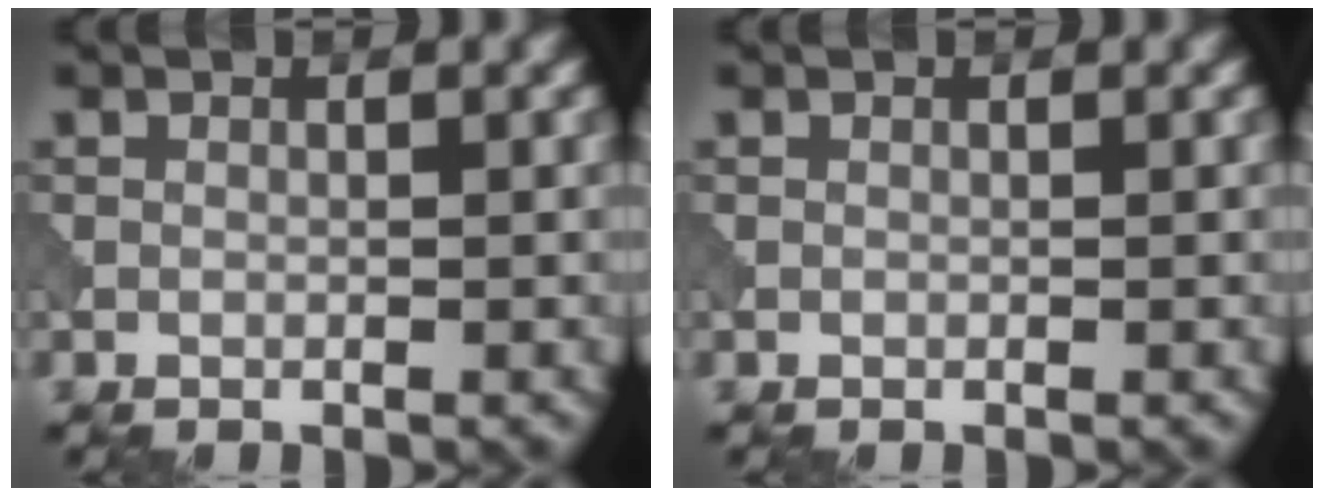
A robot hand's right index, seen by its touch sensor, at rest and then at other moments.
{"total": 0.0}